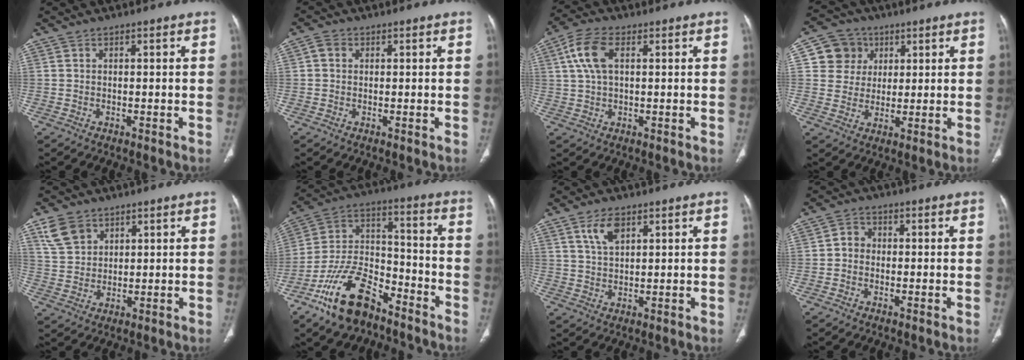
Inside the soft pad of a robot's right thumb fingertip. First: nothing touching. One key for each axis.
{"total": 2.0, "fx": 0.4, "fy": 1.7, "fz": 1.0, "tx": -0.016, "ty": 0.006, "tz": 0.005}
{"total": 7.5, "fx": 2.1, "fy": 3.9, "fz": 6.1, "tx": -0.134, "ty": 0.015, "tz": 0.040}
{"total": 8.3, "fx": 2.7, "fy": 7.7, "fz": 1.6, "tx": 0.006, "ty": -0.004, "tz": 0.047}
{"total": 6.6, "fx": 3.8, "fy": 4.6, "fz": 2.8, "tx": -0.036, "ty": -0.013, "tz": 0.081}
{"total": 16.3, "fx": -11.0, "fy": 8.0, "fz": 9.1, "tx": -0.154, "ty": 0.078, "tz": -0.203}
{"total": 4.7, "fx": 2.6, "fy": 2.2, "fz": 3.3, "tx": -0.056, "ty": -0.010, "tz": 0.053}
{"total": 2.7, "fx": -0.4, "fy": 2.3, "fz": 1.2, "tx": -0.005, "ty": 0.011, "tz": -0.016}